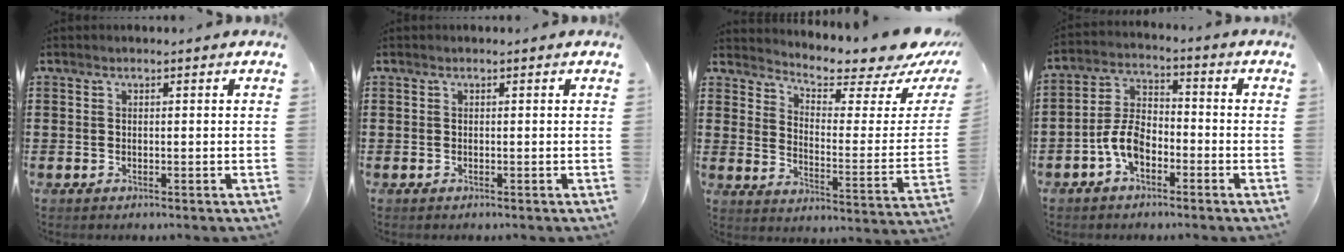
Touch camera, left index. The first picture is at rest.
{"total": 0.0}
{"total": 5.8, "force": [5.3, 0.2, 2.3], "torque": [-0.057, -0.054, 0.084]}
{"total": 6.5, "force": [-3.1, 3.5, 4.5], "torque": [-0.113, 0.005, -0.065]}